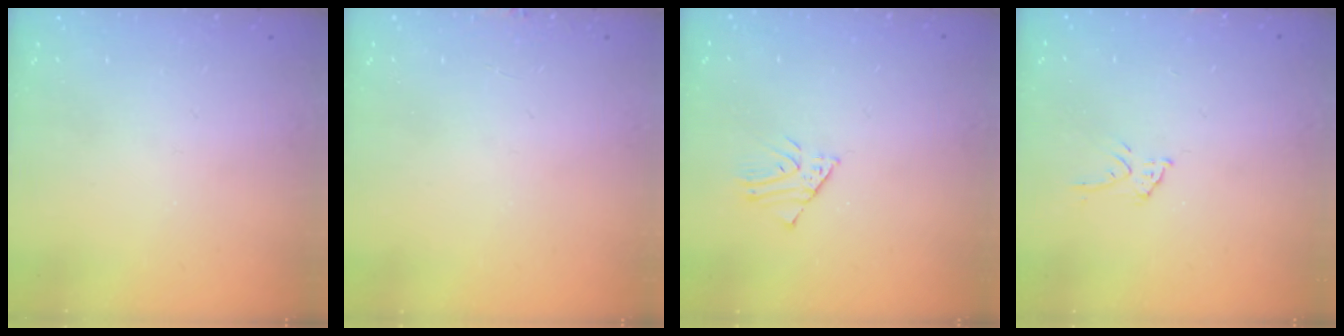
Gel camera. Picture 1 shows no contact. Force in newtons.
{"total": 3.5, "press": 3.4, "slide": 0.3}
{"total": 1.9, "press": 1.9, "slide": 0.1}
{"total": 5.4, "press": 5.4, "slide": 0.3}